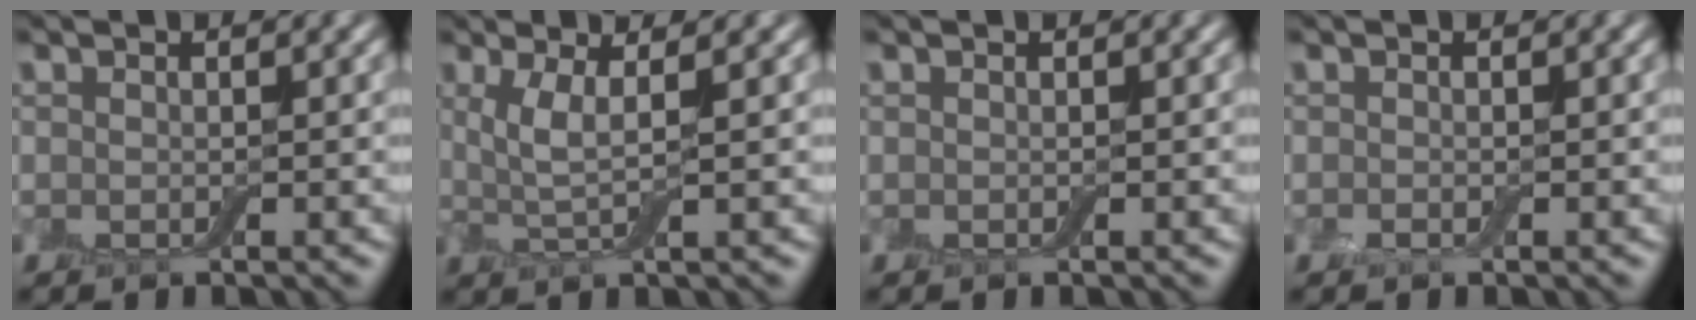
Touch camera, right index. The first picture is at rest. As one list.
[{"total": 3.2, "force": [1.0, 0.6, 3.0], "torque": [-0.065, -0.003, 0.022]}, {"total": 0.0}, {"total": 0.6, "force": [-0.3, 0.3, 0.4], "torque": [-0.010, 0.000, -0.005]}]